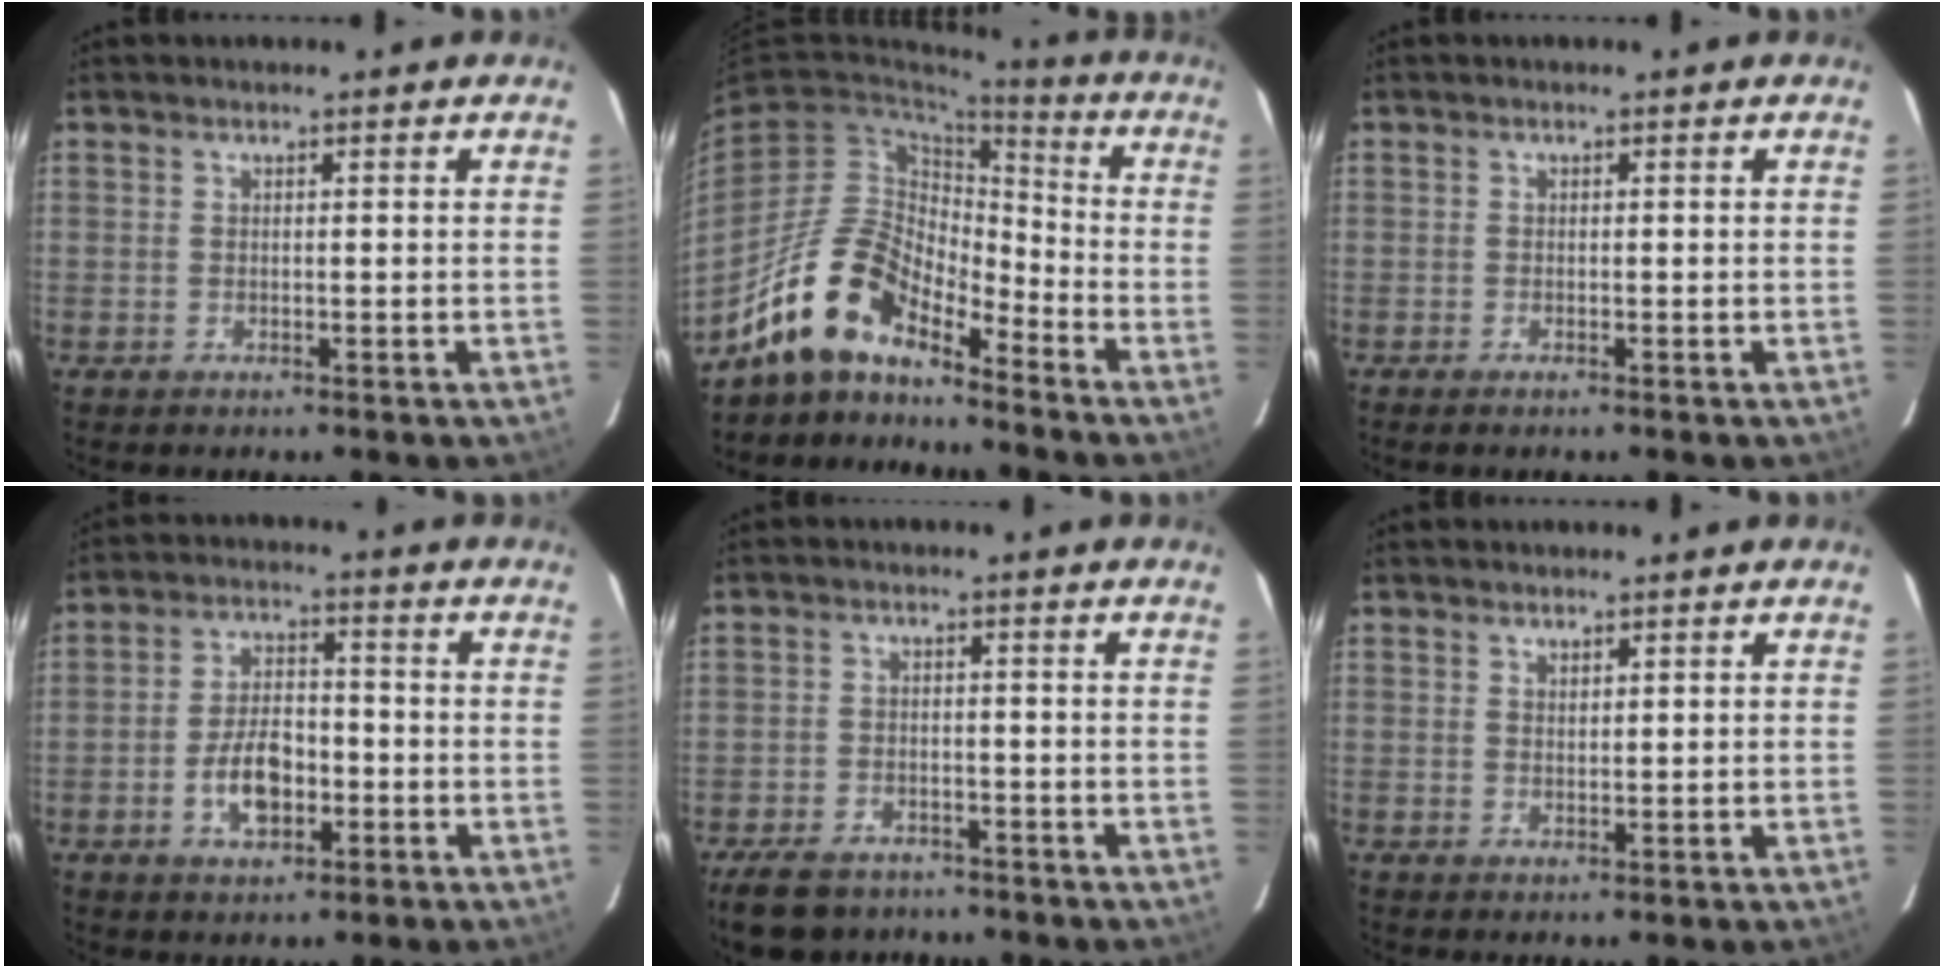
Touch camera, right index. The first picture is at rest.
{"total": 13.6, "force": [-11.0, 4.9, 6.2], "torque": [-0.118, 0.017, -0.217]}
{"total": 0.8, "force": [-0.6, 0.1, 0.4], "torque": [-0.010, -0.003, -0.013]}
{"total": 8.4, "force": [-2.9, 4.7, 6.4], "torque": [-0.124, 0.012, -0.044]}
{"total": 10.2, "force": [-7.7, 5.4, 4.0], "torque": [-0.110, 0.001, -0.123]}
{"total": 1.1, "force": [0.8, 0.6, 0.4], "torque": [-0.004, 0.001, 0.015]}